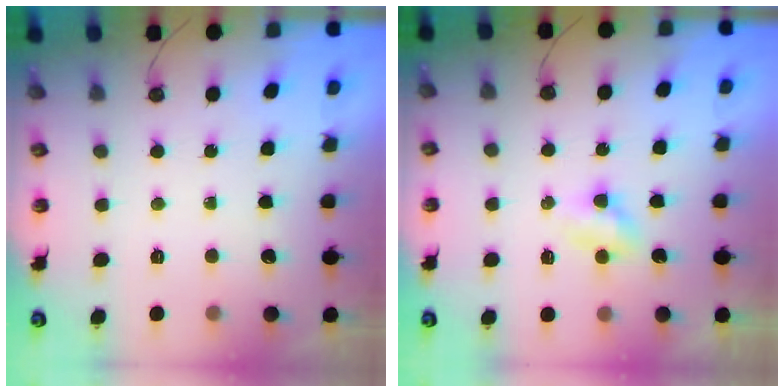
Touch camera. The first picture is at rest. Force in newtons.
{"total": 3.0, "press": 3.0, "slide": 0.3}